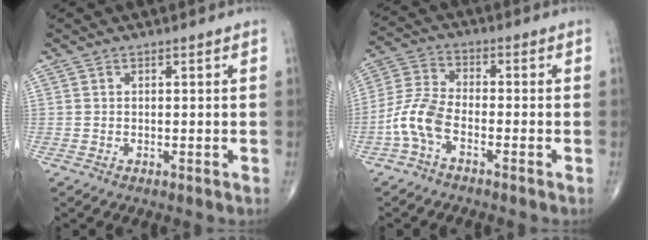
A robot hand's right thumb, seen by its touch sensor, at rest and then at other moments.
{"total": 7.5, "force": [-3.4, 3.3, 5.8], "torque": [-0.135, 0.026, -0.078]}